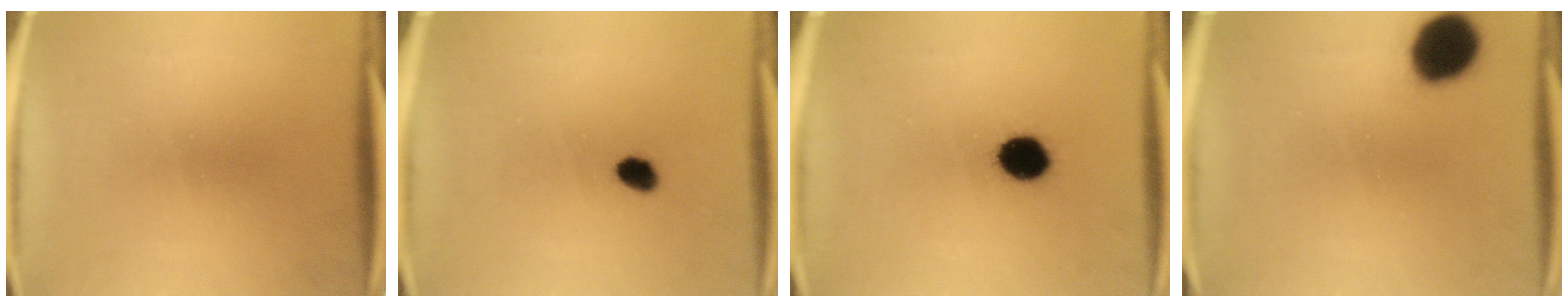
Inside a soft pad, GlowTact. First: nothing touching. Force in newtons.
{"total": 2.7}
{"total": 8.2}
{"total": 12.4}